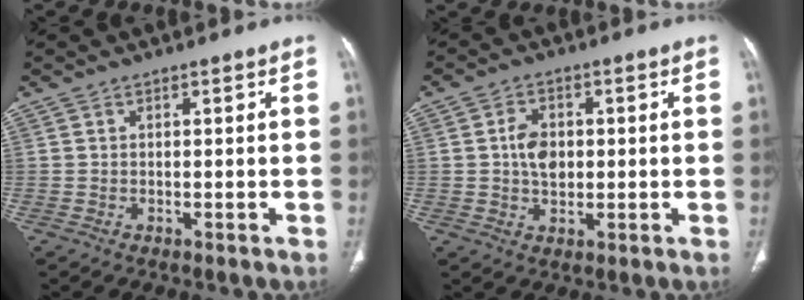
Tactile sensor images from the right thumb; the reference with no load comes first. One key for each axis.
{"total": 5.5, "fx": 0.4, "fy": 3.9, "fz": 3.8, "tx": -0.058, "ty": 0.003, "tz": 0.005}